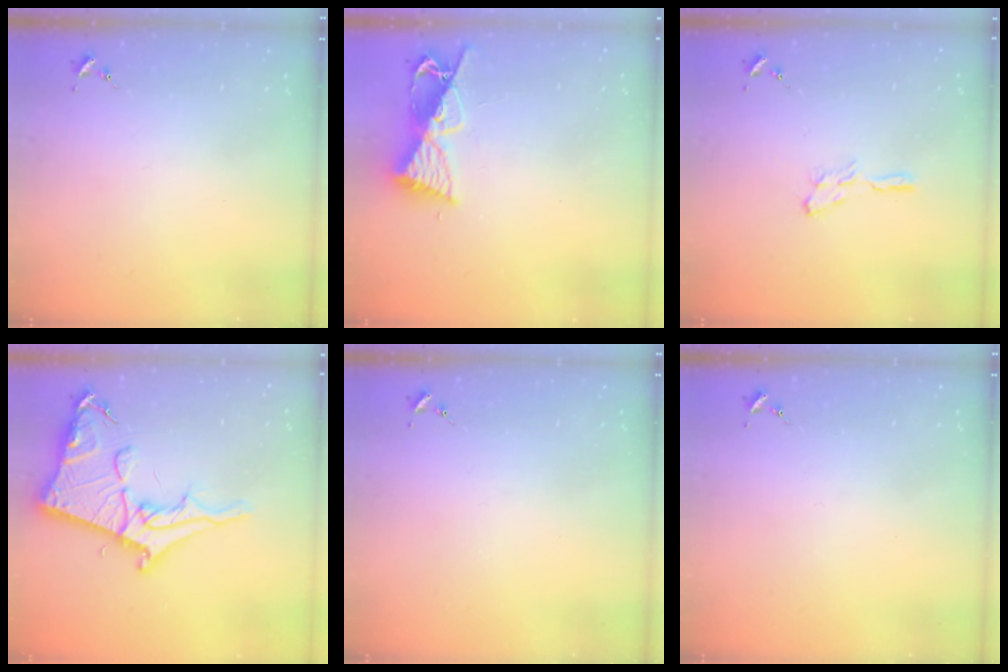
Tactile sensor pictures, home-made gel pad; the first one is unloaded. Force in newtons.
{"total": 10.8, "press": 10.7, "slide": 1.1}
{"total": 5.6, "press": 5.6, "slide": 0.7}
{"total": 19.2, "press": 19.1, "slide": 1.8}
{"total": 0.0}
{"total": 0.0}